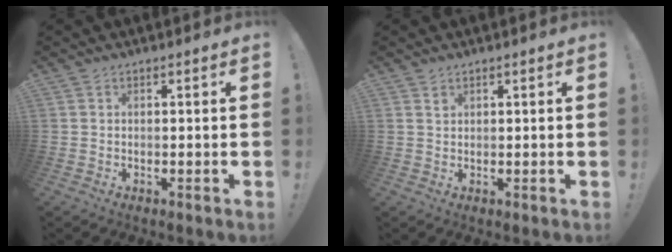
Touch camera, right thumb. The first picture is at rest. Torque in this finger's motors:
{"motor_torque": [-0.11, -0.13, 0.01, -0.10, 0.00]}